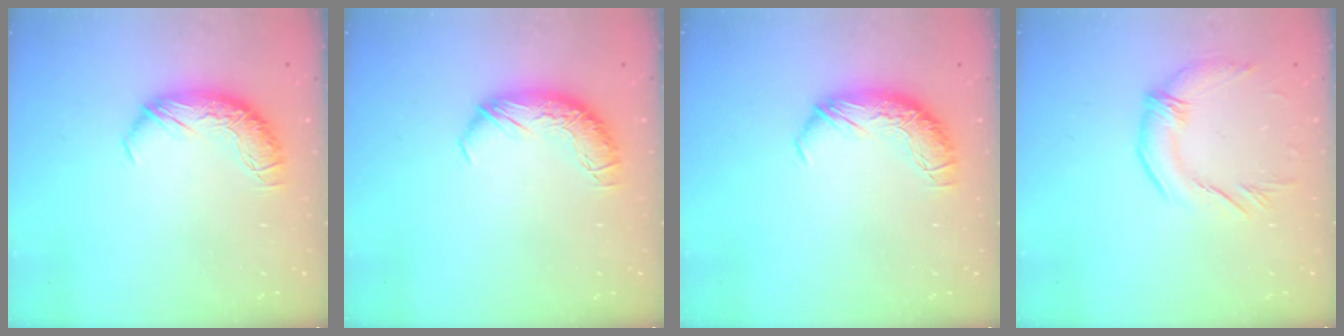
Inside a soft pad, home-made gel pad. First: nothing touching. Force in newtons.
{"total": 0.0}
{"total": 0.0}
{"total": 2.3, "press": 1.8, "slide": 1.4}